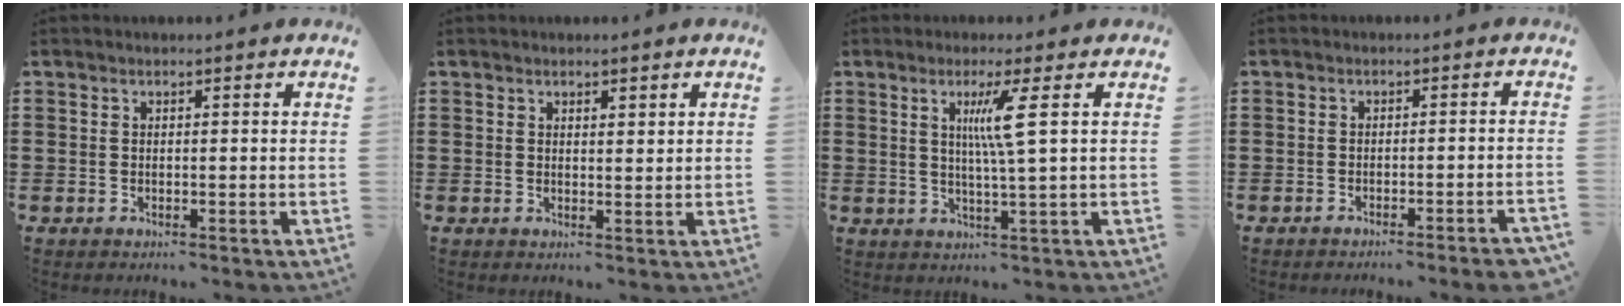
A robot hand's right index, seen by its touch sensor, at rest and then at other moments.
{"total": 1.3, "force": [1.1, 0.6, 0.3], "torque": [-0.008, 0.004, 0.021]}
{"total": 5.5, "force": [1.5, -0.8, 5.2], "torque": [-0.102, -0.007, 0.020]}
{"total": 2.3, "force": [-1.9, -0.4, 1.3], "torque": [-0.020, -0.001, -0.036]}